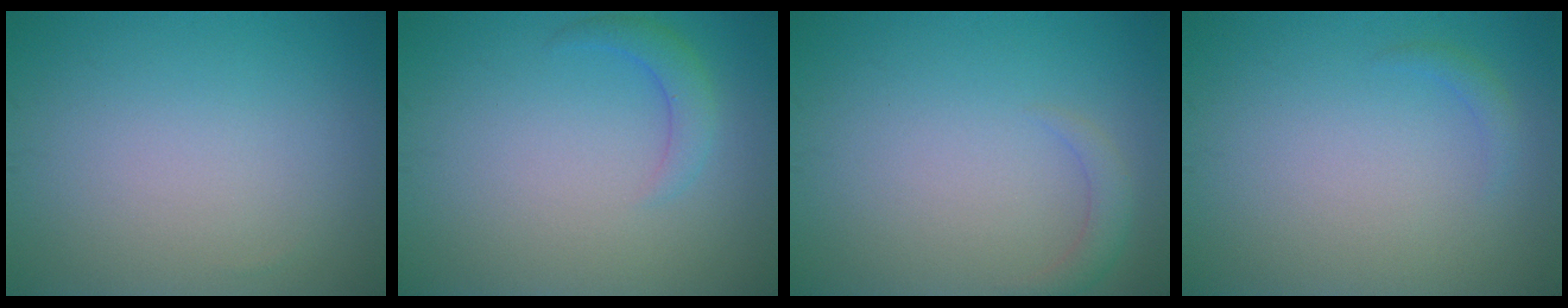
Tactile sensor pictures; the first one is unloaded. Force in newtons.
{"total": 2.0, "press": 2.0, "slide": 0.2}
{"total": 1.5, "press": 1.4, "slide": 0.2}
{"total": 0.9, "press": 0.9, "slide": 0.0}